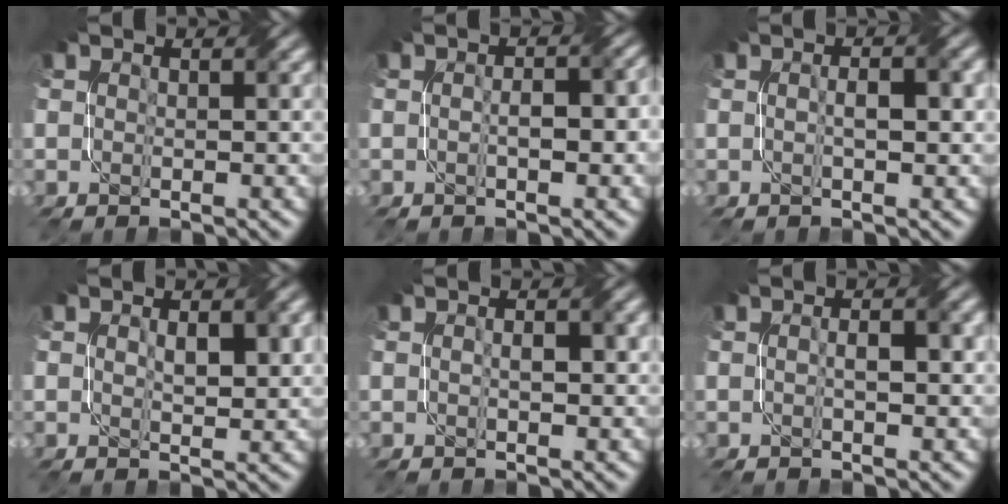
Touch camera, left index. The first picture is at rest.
{"total": 3.2, "force": [-0.3, 1.2, 2.9], "torque": [-0.042, 0.006, -0.007]}
{"total": 2.6, "force": [0.1, 0.8, 2.5], "torque": [-0.034, -0.001, -0.003]}
{"total": 2.9, "force": [0.6, 1.3, 2.5], "torque": [-0.041, -0.002, 0.015]}
{"total": 1.5, "force": [0.0, 0.5, 1.4], "torque": [-0.024, 0.003, 0.001]}
{"total": 2.1, "force": [0.0, 0.6, 2.0], "torque": [-0.029, -0.001, -0.002]}